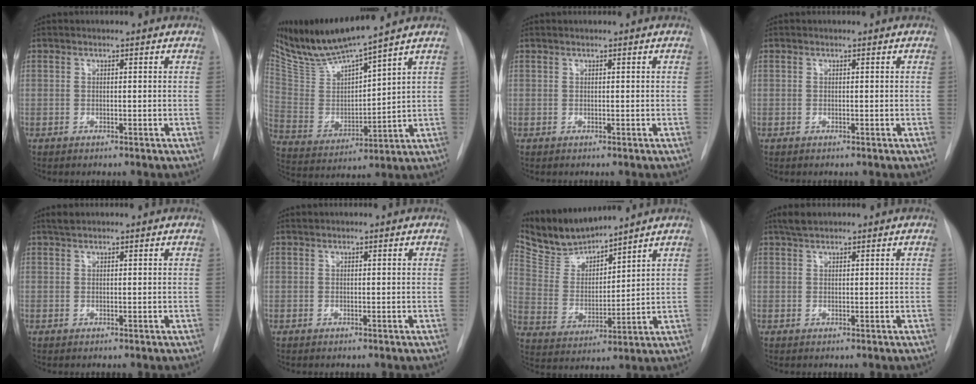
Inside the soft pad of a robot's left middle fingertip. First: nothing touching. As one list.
[{"total": 13.8, "force": [12.1, -0.5, 6.5], "torque": [-0.132, -0.008, 0.240]}, {"total": 0.0}, {"total": 0.0}, {"total": 1.1, "force": [1.0, 0.2, 0.4], "torque": [-0.012, 0.010, 0.021]}, {"total": 0.0}, {"total": 9.8, "force": [9.5, 1.1, 2.1], "torque": [-0.058, 0.005, 0.201]}, {"total": 2.1, "force": [1.8, 0.6, 1.0], "torque": [-0.021, 0.012, 0.034]}]